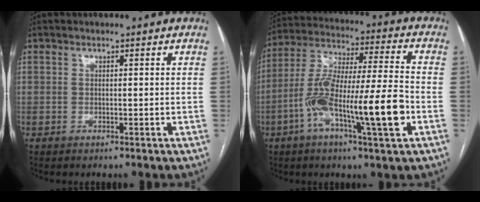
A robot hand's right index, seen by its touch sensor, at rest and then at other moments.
{"total": 17.1, "force": [-5.7, 1.5, 16.1], "torque": [-0.302, 0.001, -0.101]}